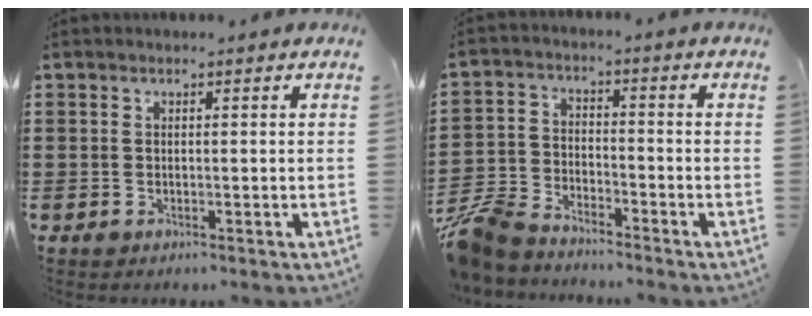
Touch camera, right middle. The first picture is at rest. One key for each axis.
{"total": 7.2, "fx": -6.7, "fy": 1.9, "fz": 1.7, "tx": -0.060, "ty": 0.007, "tz": -0.141}